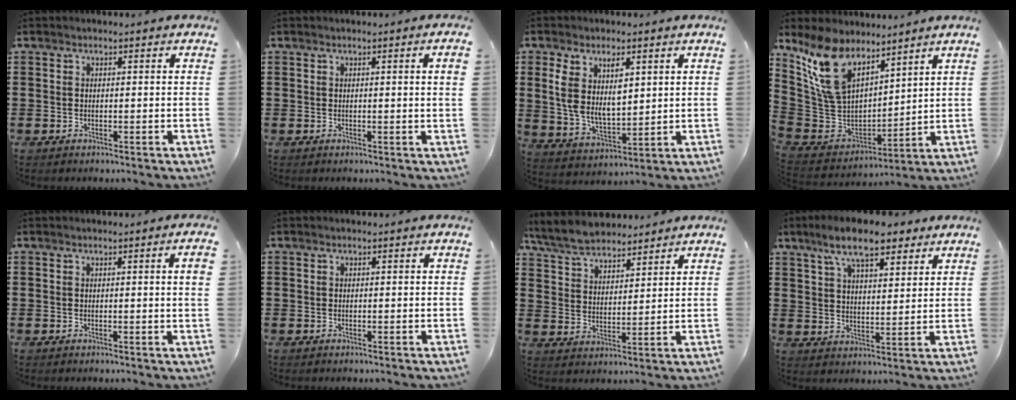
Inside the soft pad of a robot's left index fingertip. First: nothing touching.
{"total": 1.3, "force": [0.3, -0.2, 1.3], "torque": [-0.022, -0.002, 0.004]}
{"total": 7.7, "force": [3.1, 3.9, 5.8], "torque": [-0.124, -0.004, 0.054]}
{"total": 12.2, "force": [8.4, 6.4, 6.1], "torque": [-0.178, -0.036, 0.161]}
{"total": 1.7, "force": [0.4, -0.1, 1.7], "torque": [-0.029, -0.002, 0.006]}
{"total": 0.0}
{"total": 6.8, "force": [6.2, 1.9, 2.1], "torque": [-0.066, -0.013, 0.116]}
{"total": 9.2, "force": [6.7, 2.8, 5.6], "torque": [-0.117, -0.003, 0.120]}